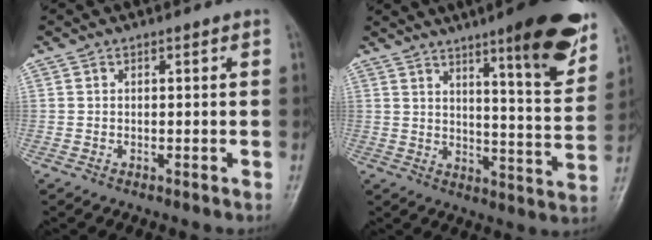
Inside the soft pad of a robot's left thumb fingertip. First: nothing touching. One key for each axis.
{"total": 17.7, "fx": 10.6, "fy": 3.1, "fz": 13.9, "tx": -0.155, "ty": -0.057, "tz": 0.149}